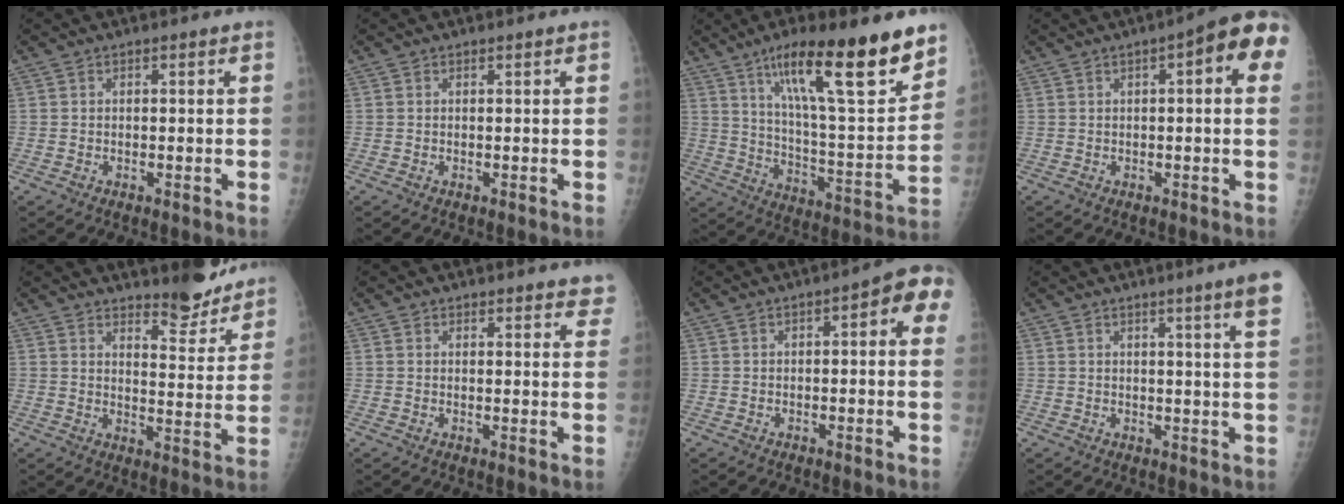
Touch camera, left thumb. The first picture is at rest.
{"total": 0.0}
{"total": 23.3, "force": [14.5, 4.7, 17.7], "torque": [-0.255, -0.060, 0.239]}
{"total": 10.7, "force": [3.3, 3.1, 9.7], "torque": [-0.102, 0.014, 0.028]}
{"total": 9.4, "force": [8.6, 2.2, 3.1], "torque": [-0.019, -0.078, 0.124]}
{"total": 5.8, "force": [5.2, 1.9, 1.8], "torque": [0.018, -0.021, 0.050]}
{"total": 6.9, "force": [1.9, 2.4, 6.2], "torque": [-0.057, 0.016, 0.010]}
{"total": 7.6, "force": [4.9, -0.8, 5.8], "torque": [-0.074, -0.021, 0.050]}